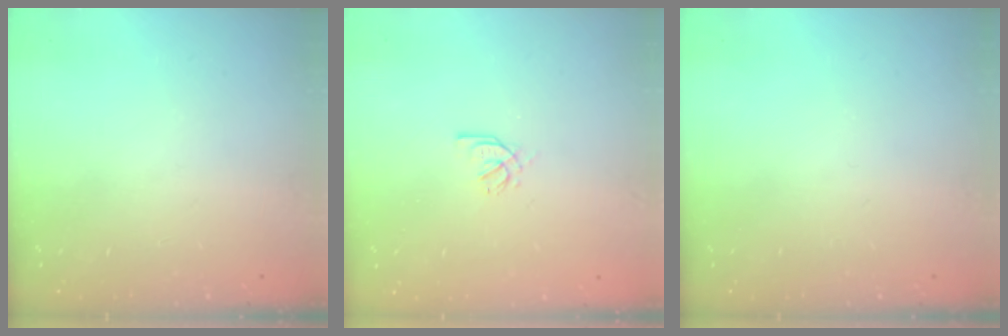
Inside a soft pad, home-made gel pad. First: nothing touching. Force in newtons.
{"total": 1.7, "press": 1.6, "slide": 0.5}
{"total": 0.0}